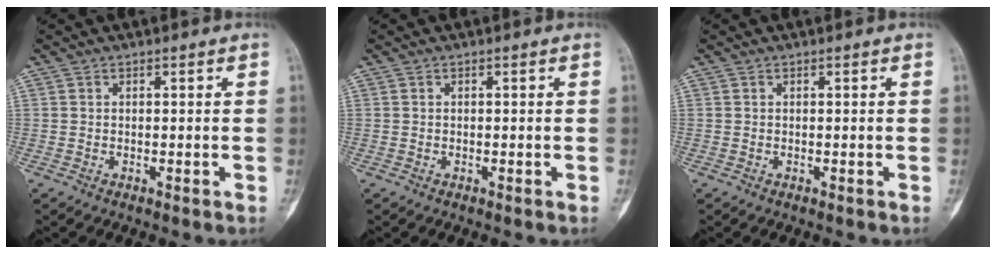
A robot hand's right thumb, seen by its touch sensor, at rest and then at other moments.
{"total": 0.0}
{"total": 0.0}